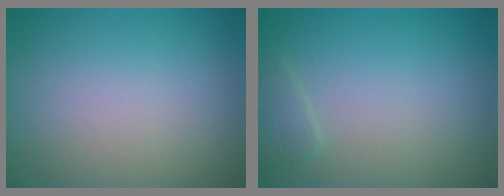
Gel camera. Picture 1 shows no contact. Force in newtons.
{"total": 1.1, "press": 1.1, "slide": 0.1}